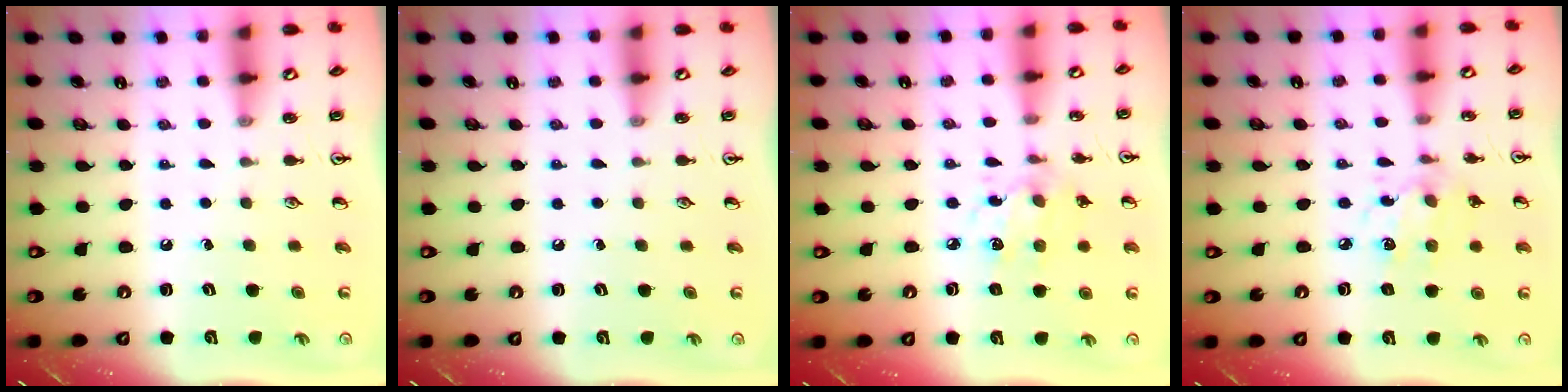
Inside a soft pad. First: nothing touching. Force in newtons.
{"total": 0.0}
{"total": 6.9, "press": 6.9, "slide": 0.5}
{"total": 6.9, "press": 6.9, "slide": 0.5}